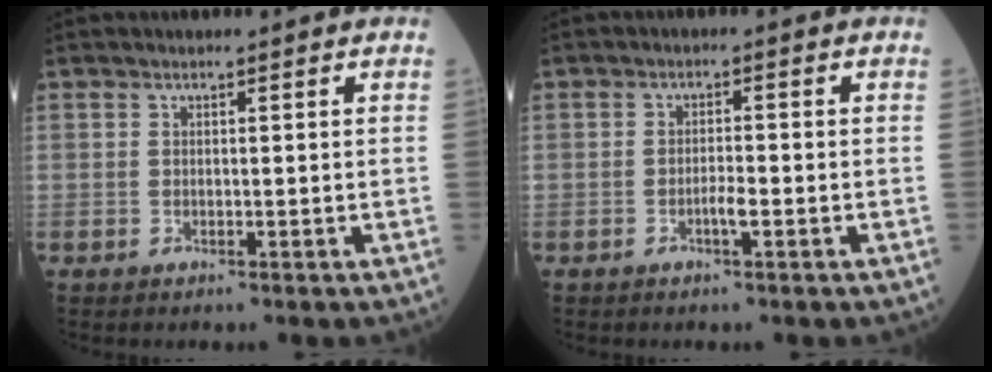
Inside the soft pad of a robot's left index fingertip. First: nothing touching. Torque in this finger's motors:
{"motor_torque": [0.45, 0.26, 0.05, 0.02]}